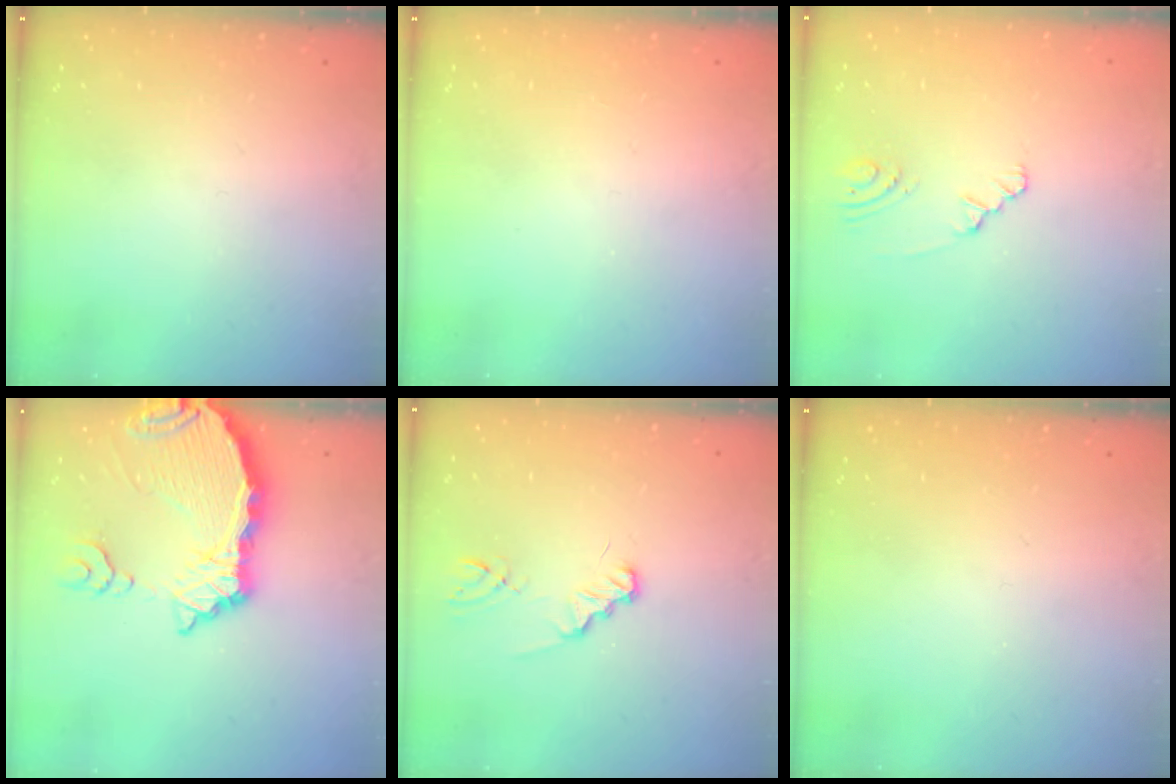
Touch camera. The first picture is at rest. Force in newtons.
{"total": 0.0}
{"total": 1.6, "press": 1.6, "slide": 0.3}
{"total": 11.6, "press": 11.5, "slide": 1.4}
{"total": 1.8, "press": 1.8, "slide": 0.3}
{"total": 0.0}